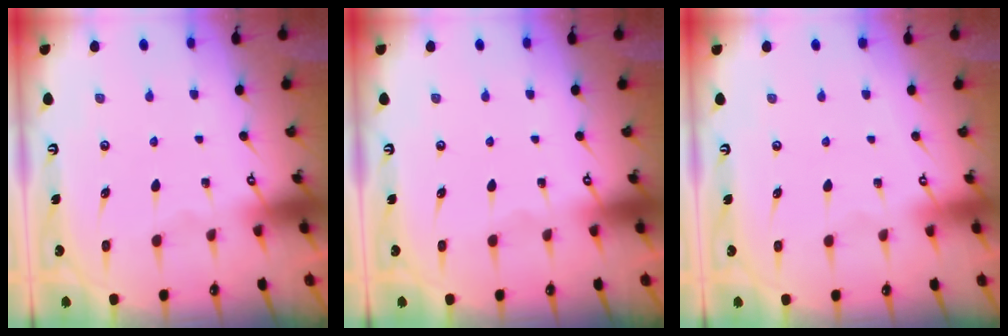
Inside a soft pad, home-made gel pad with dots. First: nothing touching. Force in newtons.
{"total": 0.0}
{"total": 3.9, "press": 3.9, "slide": 0.1}